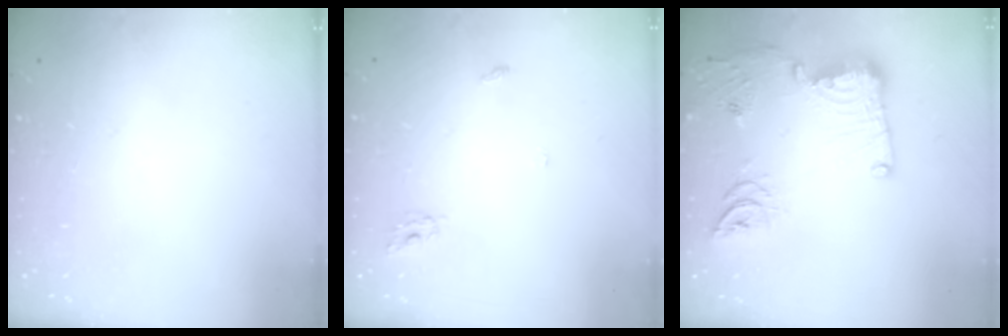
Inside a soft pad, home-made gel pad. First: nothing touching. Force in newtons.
{"total": 3.3, "press": 3.3, "slide": 0.2}
{"total": 20.1, "press": 19.4, "slide": 5.4}